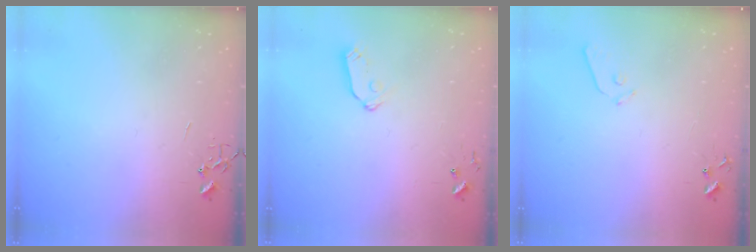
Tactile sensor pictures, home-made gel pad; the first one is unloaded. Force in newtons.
{"total": 6.8, "press": 6.8, "slide": 0.4}
{"total": 6.6, "press": 6.6, "slide": 0.7}